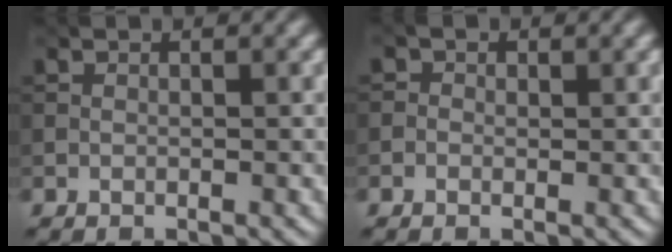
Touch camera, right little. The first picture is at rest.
{"total": 0.7, "force": [-0.5, 0.5, -0.2], "torque": [0.011, -0.005, -0.007]}